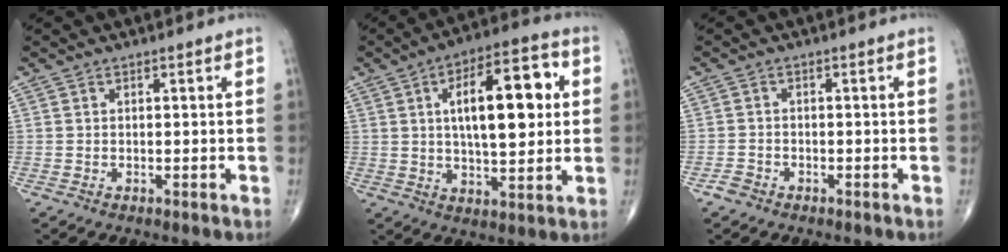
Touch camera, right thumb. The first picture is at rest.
{"total": 17.3, "force": [3.5, 7.1, 15.4], "torque": [-0.210, 0.010, 0.050]}
{"total": 1.7, "force": [-1.2, 1.2, 0.4], "torque": [-0.010, 0.007, -0.025]}